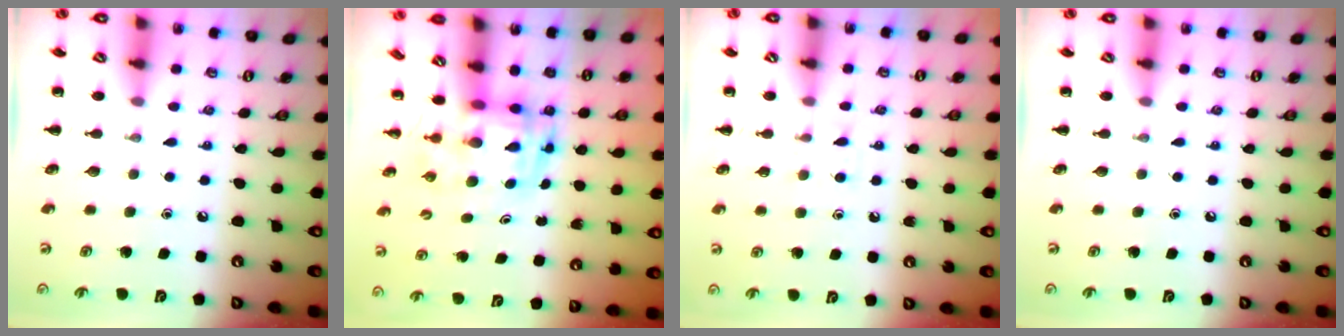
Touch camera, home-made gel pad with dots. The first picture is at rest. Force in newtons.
{"total": 3.6, "press": 3.5, "slide": 0.7}
{"total": 3.5, "press": 3.3, "slide": 1.2}
{"total": 0.0}